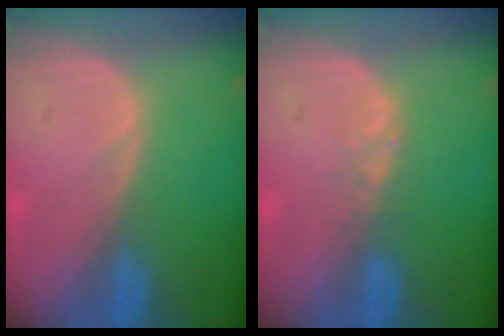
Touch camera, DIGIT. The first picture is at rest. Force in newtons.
{"total": 1.0, "press": 1.0, "slide": 0.2}